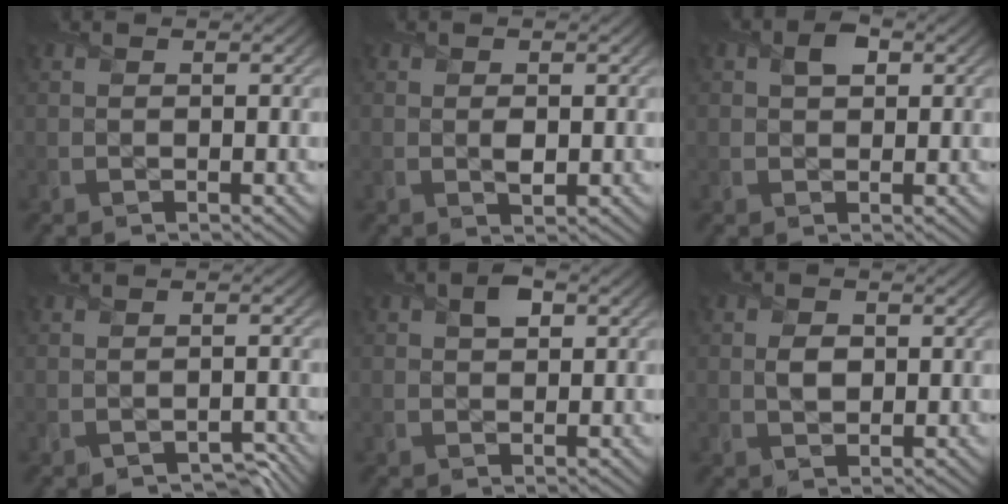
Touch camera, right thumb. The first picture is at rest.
{"total": 1.5, "force": [0.0, 1.0, 1.1], "torque": [-0.019, -0.006, 0.000]}
{"total": 2.6, "force": [1.0, 1.8, 1.6], "torque": [-0.032, 0.005, 0.013]}
{"total": 2.0, "force": [-1.5, 1.1, 0.7], "torque": [-0.009, -0.009, -0.019]}
{"total": 2.5, "force": [1.0, 1.6, 1.6], "torque": [-0.030, 0.006, 0.014]}
{"total": 2.3, "force": [0.3, 1.8, 1.4], "torque": [-0.031, -0.003, 0.001]}